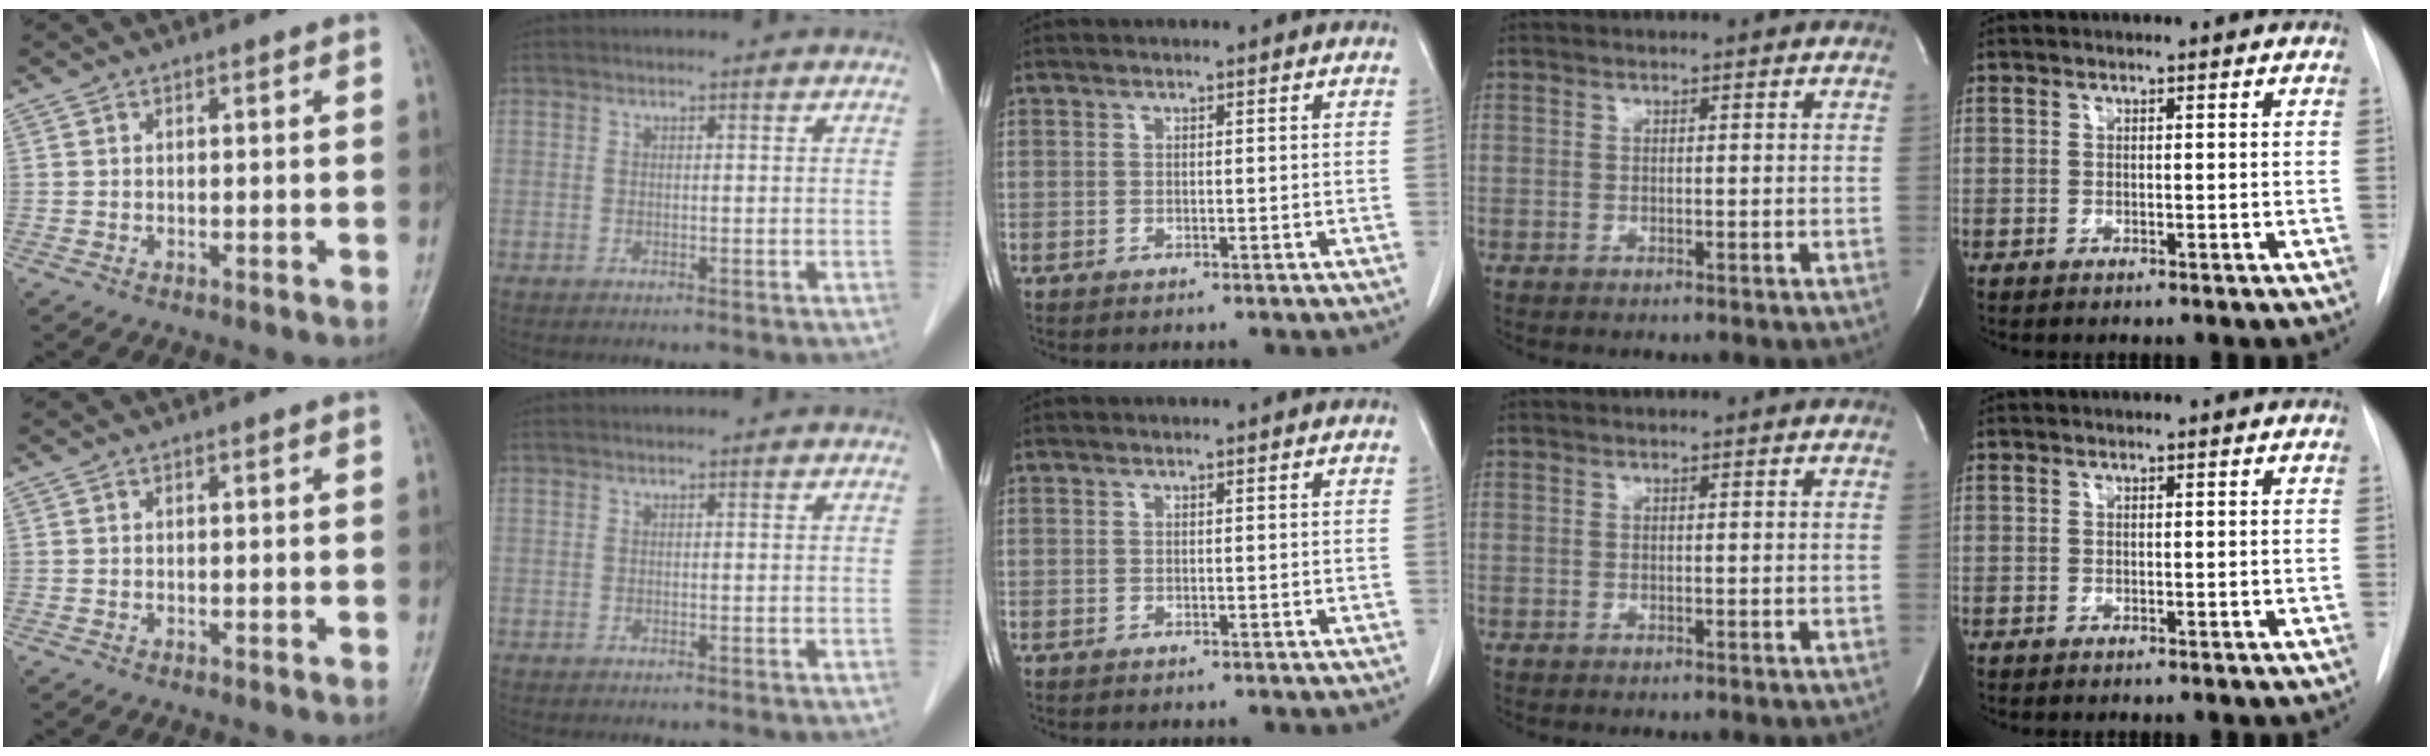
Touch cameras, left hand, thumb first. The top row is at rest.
{}